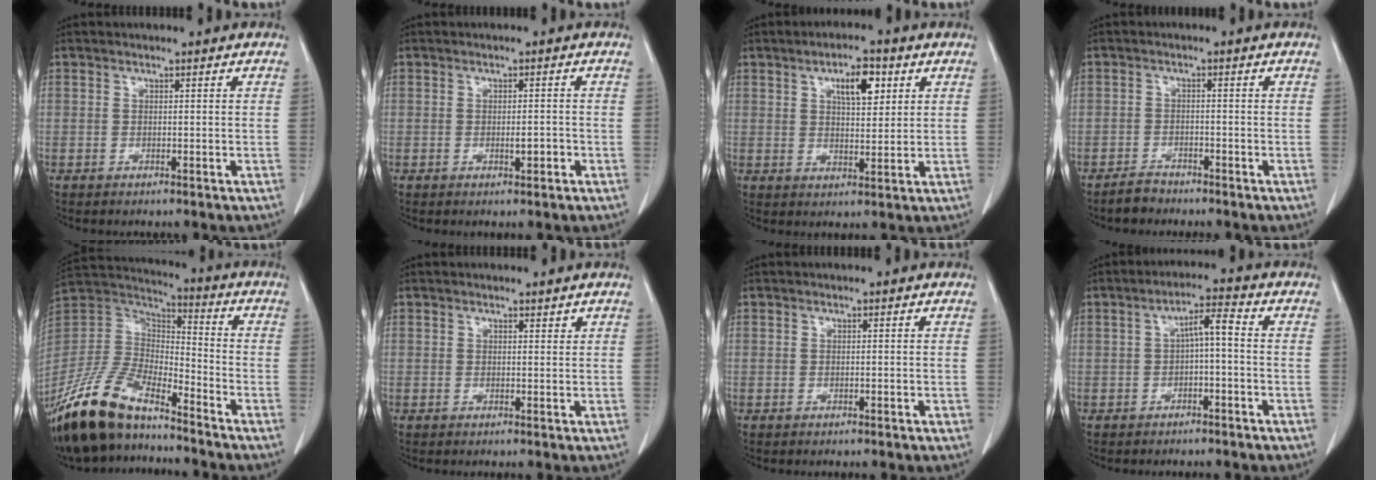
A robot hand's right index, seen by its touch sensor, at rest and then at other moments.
{"total": 2.3, "force": [-0.7, 0.8, 2.0], "torque": [-0.038, 0.000, -0.006]}
{"total": 7.2, "force": [3.0, 2.9, 5.9], "torque": [-0.100, 0.009, 0.053]}
{"total": 2.8, "force": [-2.4, 1.4, 0.4], "torque": [-0.016, 0.002, -0.039]}
{"total": 19.7, "force": [-14.9, 6.4, 11.1], "torque": [-0.251, -0.015, -0.286]}
{"total": 1.0, "force": [0.8, 0.5, 0.5], "torque": [-0.008, 0.004, 0.012]}
{"total": 0.5, "force": [-0.1, 0.2, 0.5], "torque": [-0.013, 0.001, 0.000]}
{"total": 4.6, "force": [-0.1, 1.2, 4.4], "torque": [-0.079, 0.021, -0.001]}